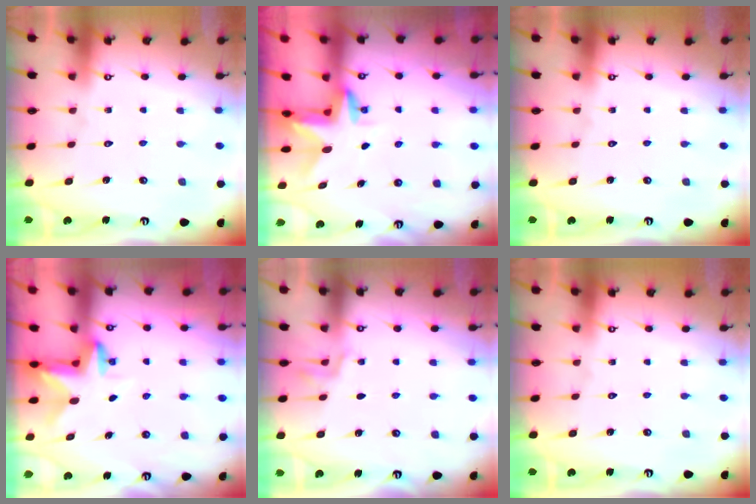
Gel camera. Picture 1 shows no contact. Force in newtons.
{"total": 2.9, "press": 2.9, "slide": 0.2}
{"total": 0.0}
{"total": 3.0, "press": 3.0, "slide": 0.3}
{"total": 1.8, "press": 0.9, "slide": 1.5}
{"total": 0.0}